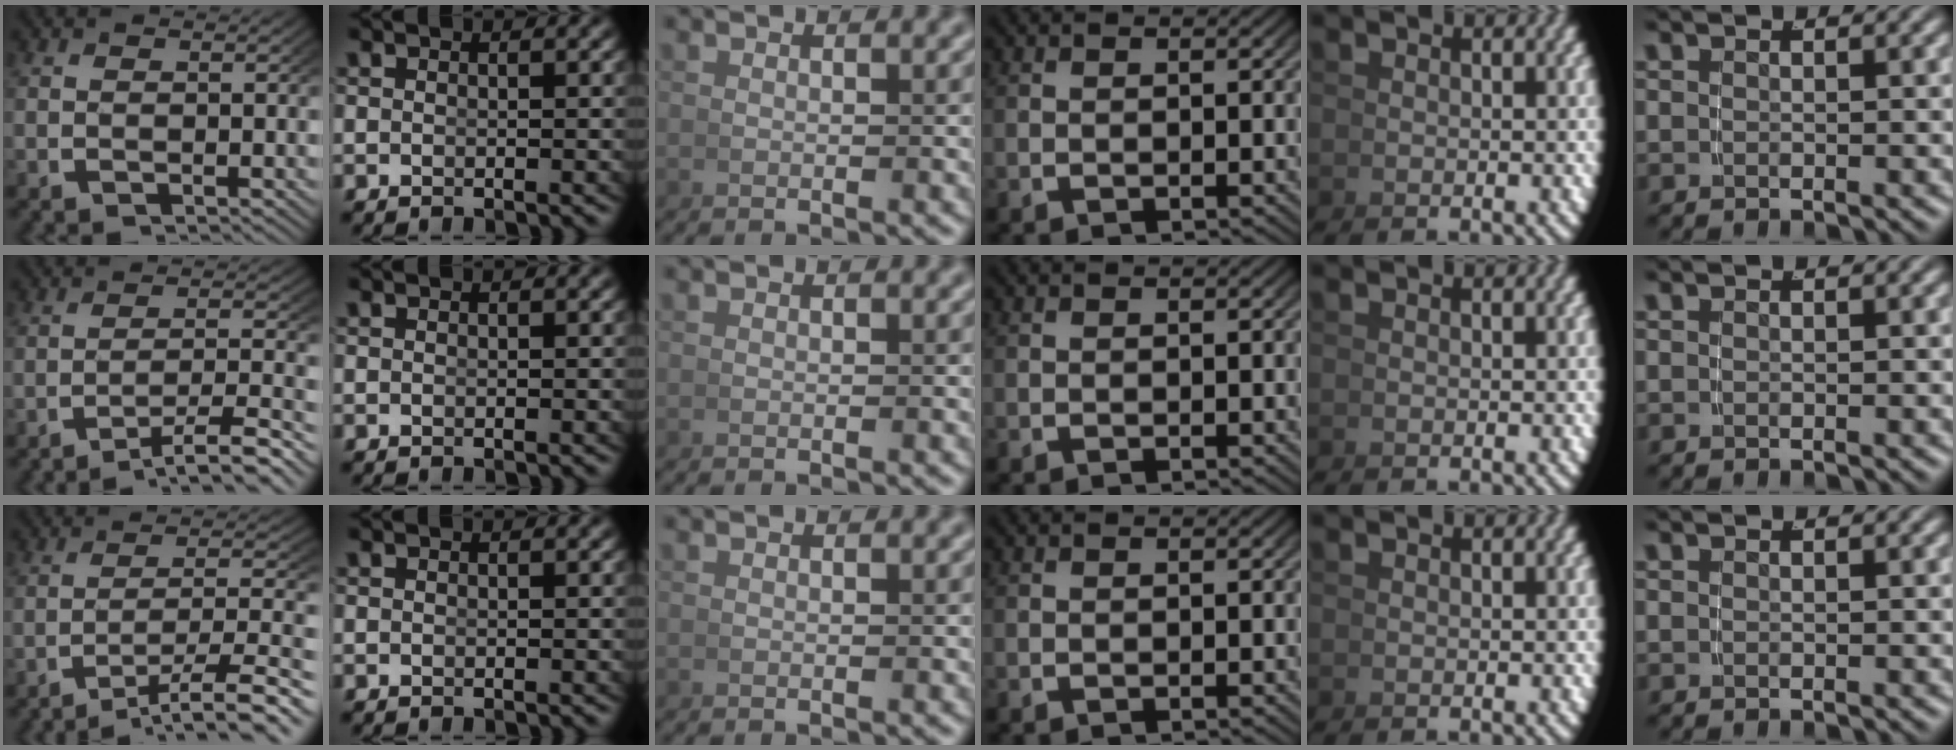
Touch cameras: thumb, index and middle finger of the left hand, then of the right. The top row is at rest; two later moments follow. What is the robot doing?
{"motion": "lift_and_place", "object": "cup"}